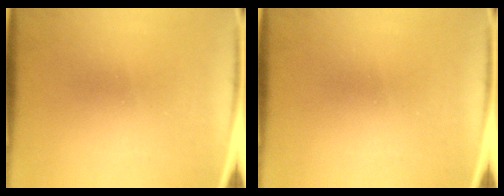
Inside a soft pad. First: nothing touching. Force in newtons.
{"total": 0.0}